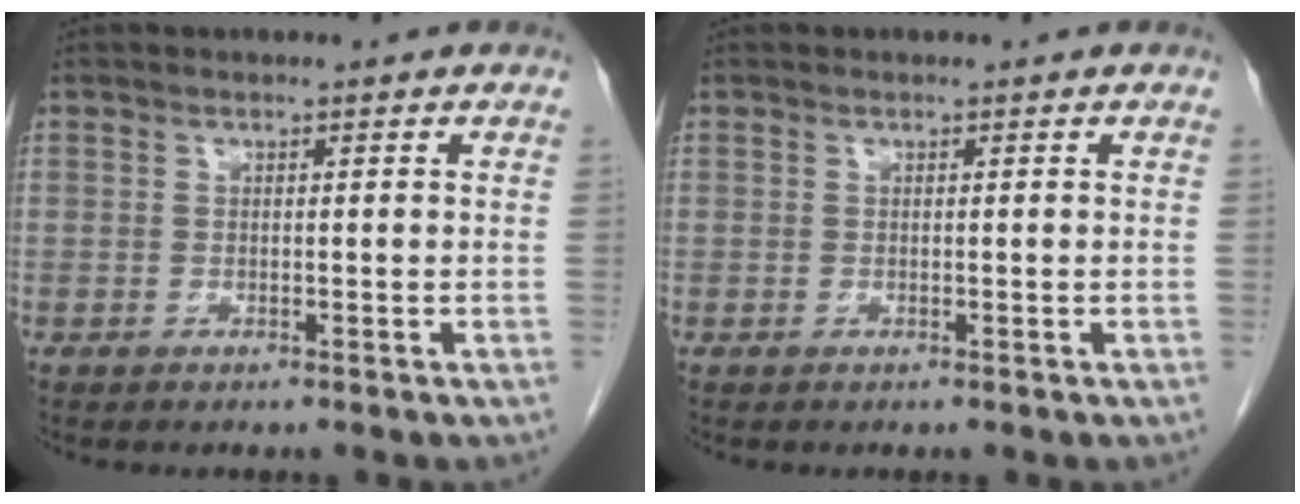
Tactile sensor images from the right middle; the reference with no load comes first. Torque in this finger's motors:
{"motor_torque": [0.00, 0.00, 0.00, 0.00]}